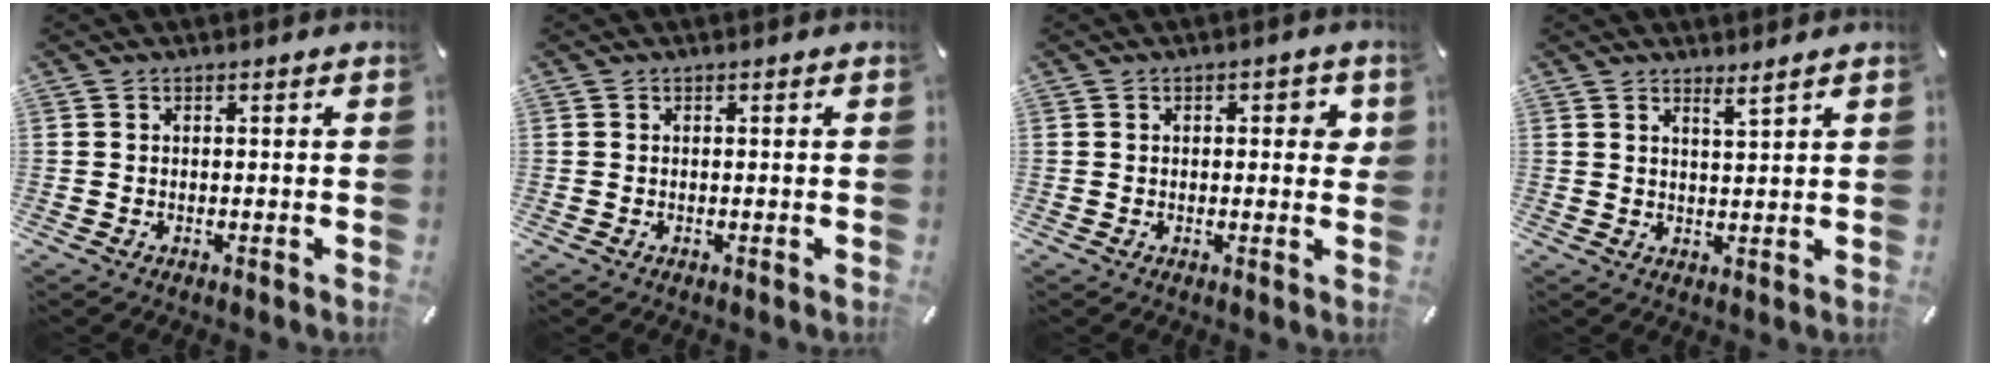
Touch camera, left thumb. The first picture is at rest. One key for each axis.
{"total": 0.0}
{"total": 3.6, "fx": 0.7, "fy": 1.7, "fz": 3.1, "tx": -0.039, "ty": -0.001, "tz": 0.005}
{"total": 2.7, "fx": 2.4, "fy": -0.5, "fz": 1.0, "tx": -0.025, "ty": -0.013, "tz": 0.044}